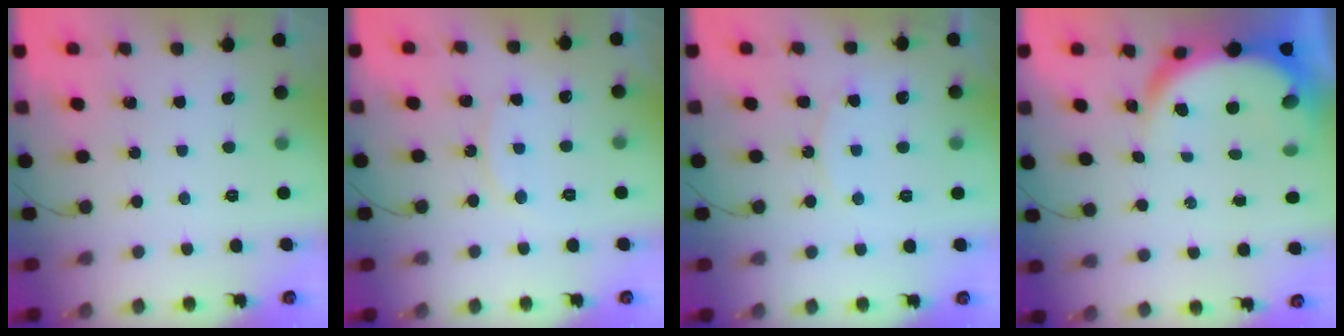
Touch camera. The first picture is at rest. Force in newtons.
{"total": 6.6, "press": 6.6, "slide": 0.3}
{"total": 8.1, "press": 8.1, "slide": 0.6}
{"total": 7.8, "press": 7.7, "slide": 1.0}